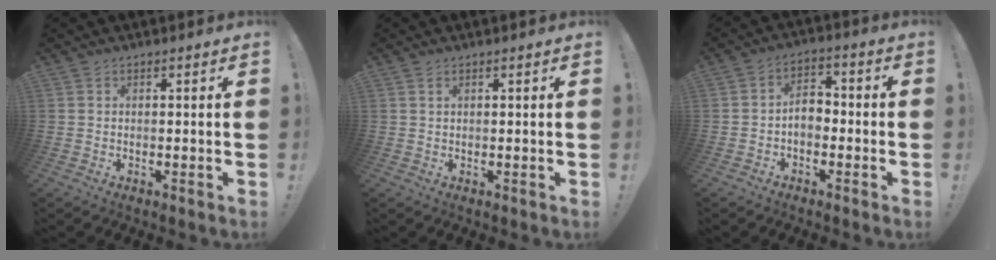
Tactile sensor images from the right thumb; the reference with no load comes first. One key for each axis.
{"total": 1.0, "fx": 0.6, "fy": 0.3, "fz": 0.7, "tx": -0.010, "ty": -0.001, "tz": 0.009}
{"total": 6.4, "fx": -1.5, "fy": 4.4, "fz": 4.4, "tx": -0.087, "ty": 0.005, "tz": -0.027}